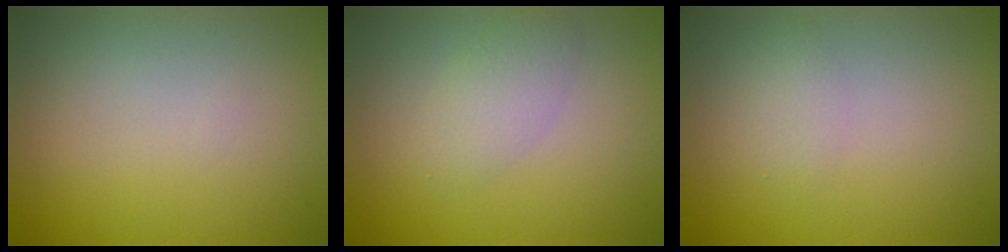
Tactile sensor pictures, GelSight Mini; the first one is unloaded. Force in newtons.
{"total": 2.1, "press": 2.1, "slide": 0.0}
{"total": 1.0, "press": 1.0, "slide": 0.2}